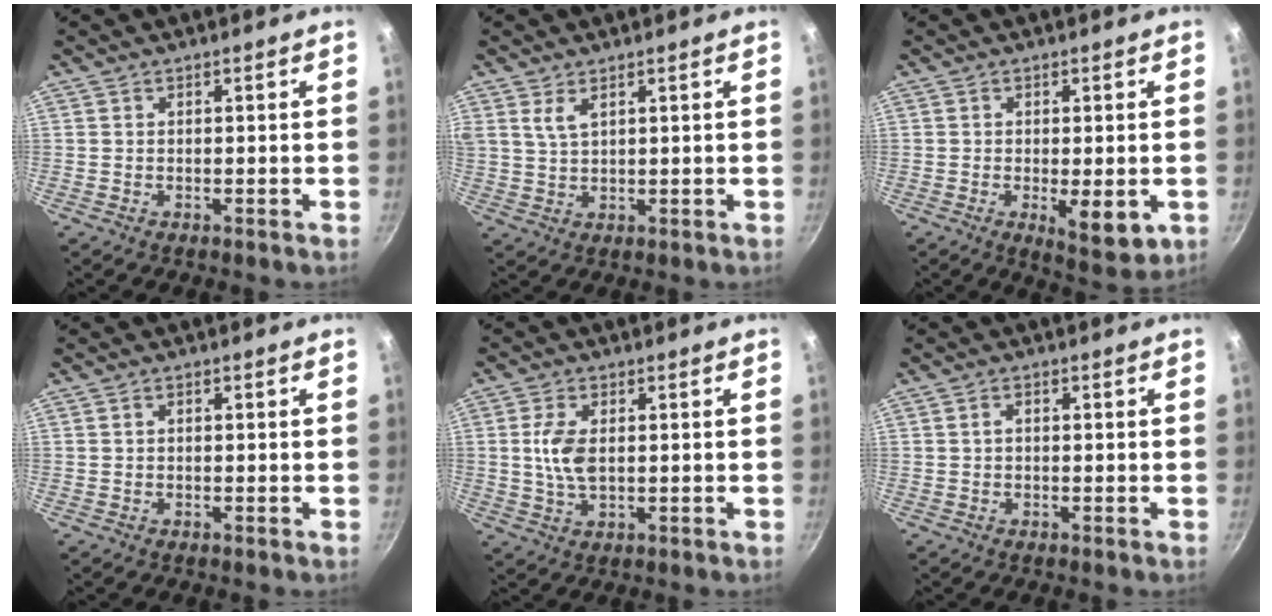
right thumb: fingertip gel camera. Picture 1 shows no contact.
{"total": 3.1, "force": [1.8, 1.3, 2.1], "torque": [-0.042, -0.007, 0.042]}
{"total": 7.5, "force": [-1.9, 2.7, 6.7], "torque": [-0.092, -0.018, -0.022]}
{"total": 0.5, "force": [0.0, 0.4, 0.3], "torque": [-0.004, 0.001, -0.002]}
{"total": 6.2, "force": [0.7, 3.3, 5.2], "torque": [-0.112, -0.002, 0.014]}
{"total": 1.2, "force": [0.0, 0.8, 0.9], "torque": [-0.012, 0.006, -0.002]}